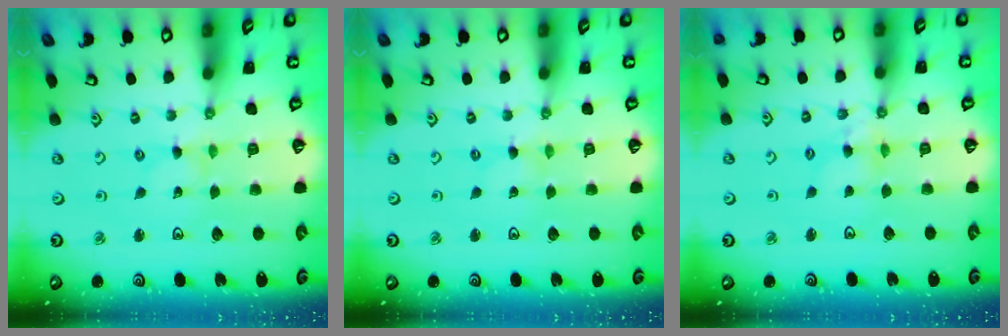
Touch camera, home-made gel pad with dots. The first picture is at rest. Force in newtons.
{"total": 0.0}
{"total": 4.9, "press": 4.9, "slide": 0.4}